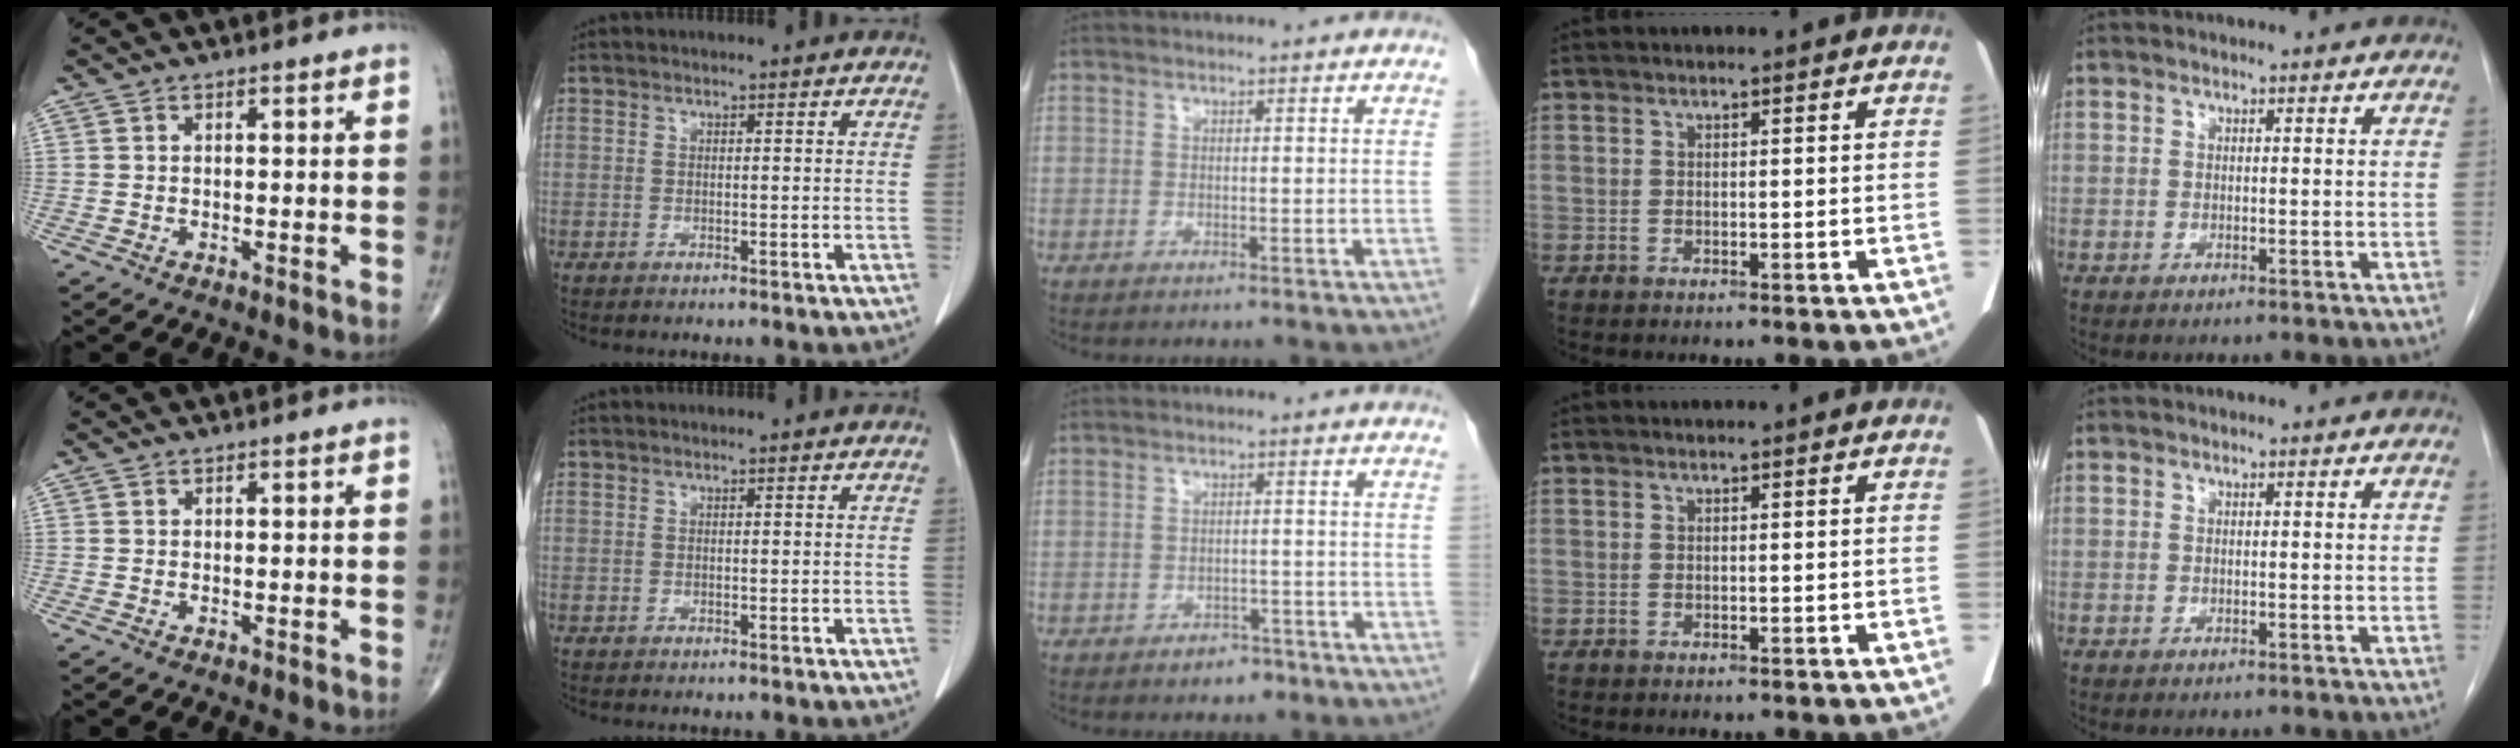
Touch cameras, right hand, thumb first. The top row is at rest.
{"middle": {"total": 2.5, "force": [-1.8, 1.5, 1.0], "torque": [-0.013, 0.004, -0.020]}}